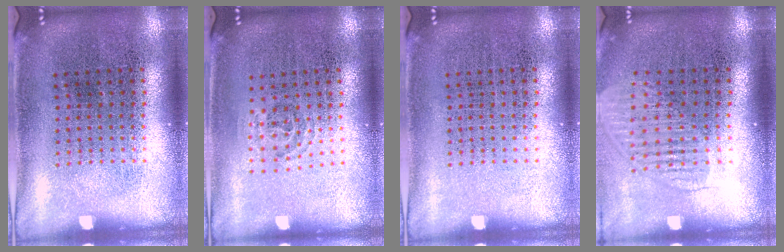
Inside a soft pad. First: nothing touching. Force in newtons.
{"total": 0.8, "press": 0.5, "slide": 0.7}
{"total": 0.0}
{"total": 1.6, "press": 1.5, "slide": 0.8}